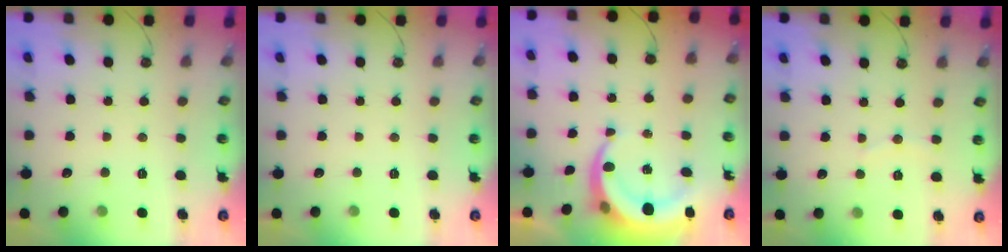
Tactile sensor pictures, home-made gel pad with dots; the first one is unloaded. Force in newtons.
{"total": 0.0}
{"total": 7.5, "press": 7.4, "slide": 1.0}
{"total": 3.0, "press": 3.0, "slide": 0.4}